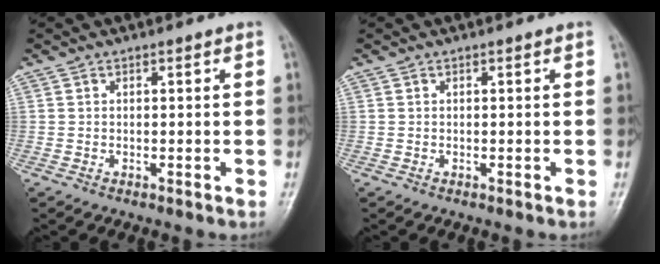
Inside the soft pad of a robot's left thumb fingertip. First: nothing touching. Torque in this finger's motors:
{"motor_torque": [0.00, 0.00, -0.02, 0.02, 0.00]}